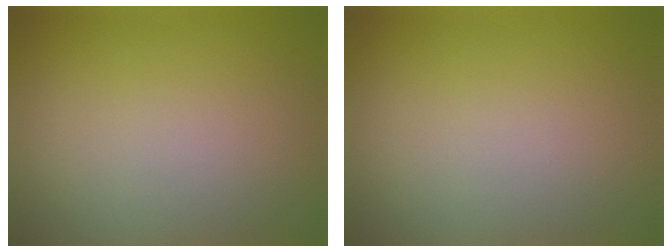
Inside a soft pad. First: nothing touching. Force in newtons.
{"total": 0.0}